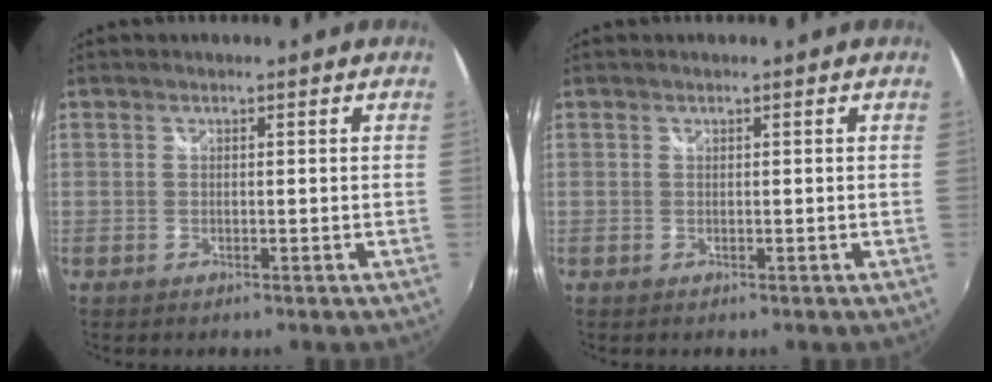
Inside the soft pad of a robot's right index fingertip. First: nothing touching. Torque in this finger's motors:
{"motor_torque": [0.02, 0.04, 0.01, -0.01]}